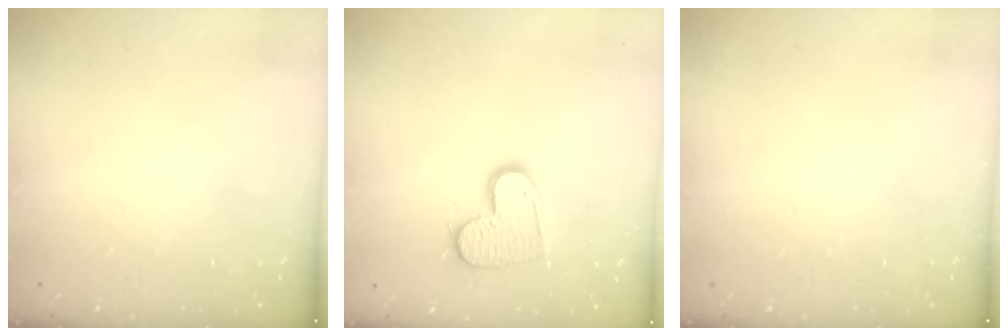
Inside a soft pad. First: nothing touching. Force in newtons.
{"total": 12.0, "press": 11.9, "slide": 0.8}
{"total": 0.0}